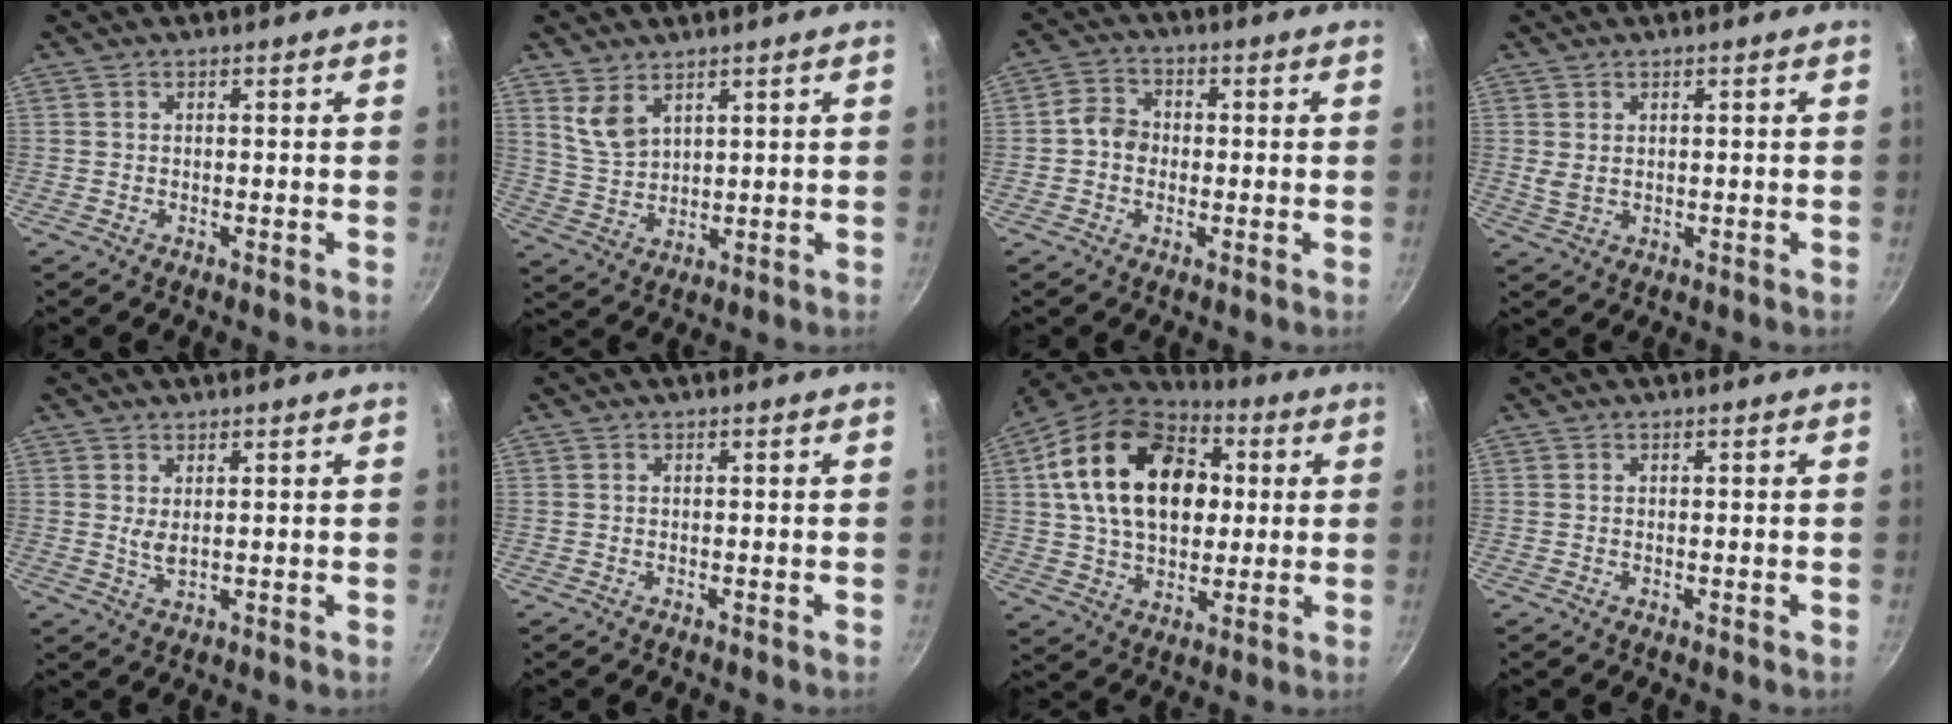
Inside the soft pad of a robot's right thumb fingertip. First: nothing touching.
{"total": 5.9, "force": [3.8, 3.2, 3.3], "torque": [-0.055, -0.025, 0.085]}
{"total": 4.4, "force": [-0.4, 3.8, 2.3], "torque": [-0.023, 0.014, -0.021]}
{"total": 2.2, "force": [0.9, 1.3, 1.5], "torque": [-0.027, -0.006, 0.021]}
{"total": 2.4, "force": [1.0, 0.9, 2.0], "torque": [-0.037, -0.013, 0.021]}
{"total": 0.0}
{"total": 24.3, "force": [5.0, 16.4, 17.2], "torque": [-0.268, 0.011, 0.078]}
{"total": 0.0}